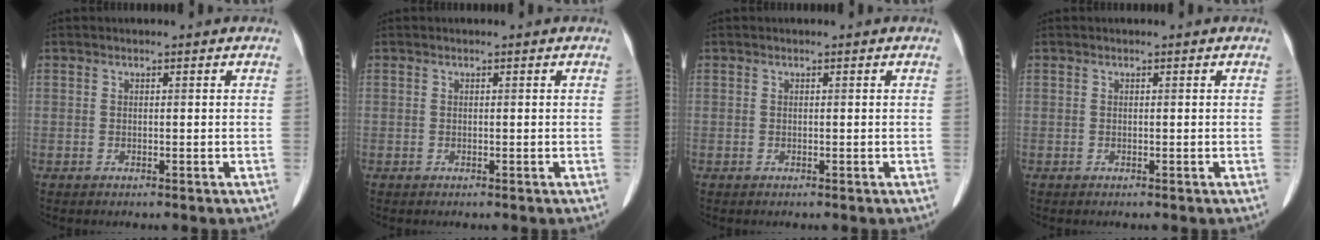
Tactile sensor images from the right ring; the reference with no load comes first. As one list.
[{"total": 0.0}, {"total": 0.0}, {"total": 0.0}]